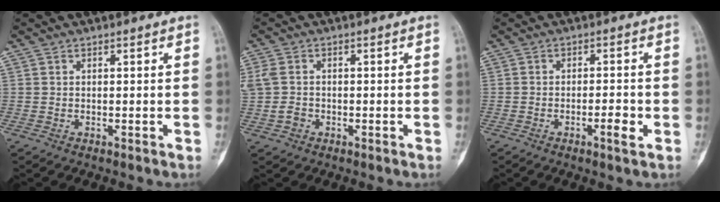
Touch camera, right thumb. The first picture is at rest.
{"total": 5.2, "force": [-0.4, 4.3, 2.9], "torque": [-0.072, 0.016, -0.003]}
{"total": 2.8, "force": [-1.0, 0.6, 2.5], "torque": [-0.045, 0.001, -0.018]}